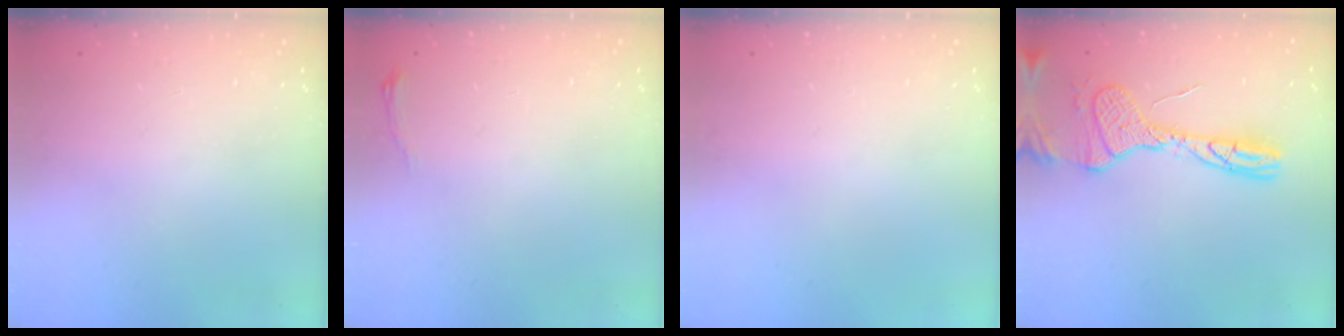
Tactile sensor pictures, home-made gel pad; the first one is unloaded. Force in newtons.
{"total": 3.1, "press": 3.1, "slide": 0.5}
{"total": 0.0}
{"total": 14.2, "press": 14.2, "slide": 1.3}